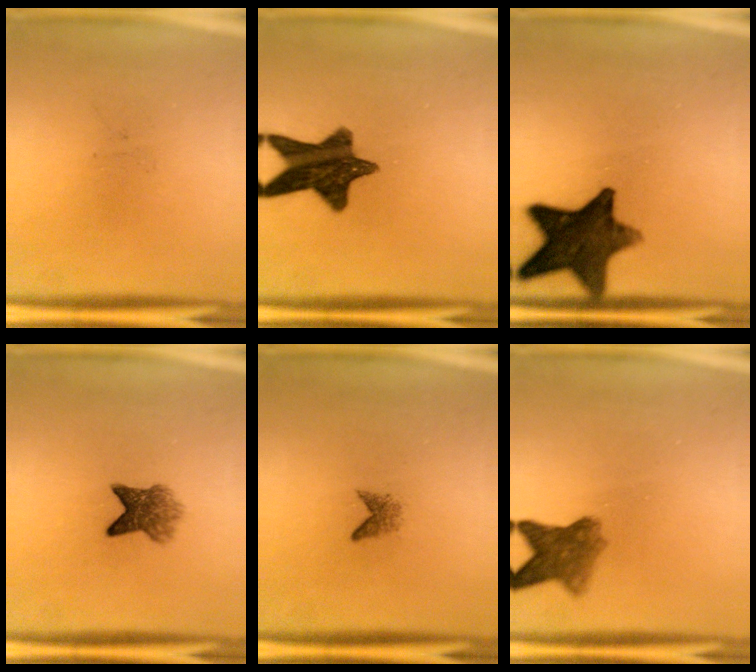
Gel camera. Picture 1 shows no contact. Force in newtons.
{"total": 12.9}
{"total": 14.0}
{"total": 4.7}
{"total": 1.3}
{"total": 5.6}